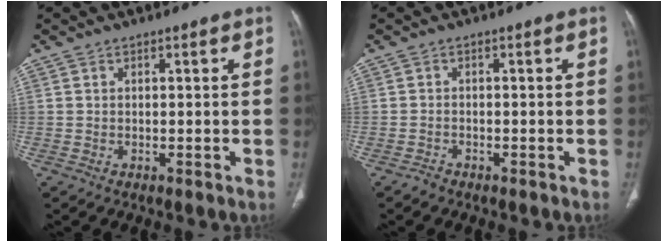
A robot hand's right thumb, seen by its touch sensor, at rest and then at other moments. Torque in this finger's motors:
{"motor_torque": [0.13, -0.02, -0.29, 0.08, -0.02]}